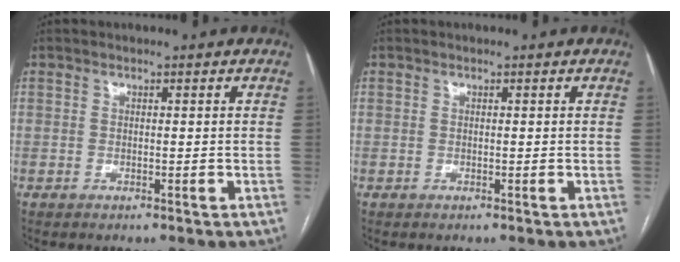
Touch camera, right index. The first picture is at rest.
{"total": 0.0}